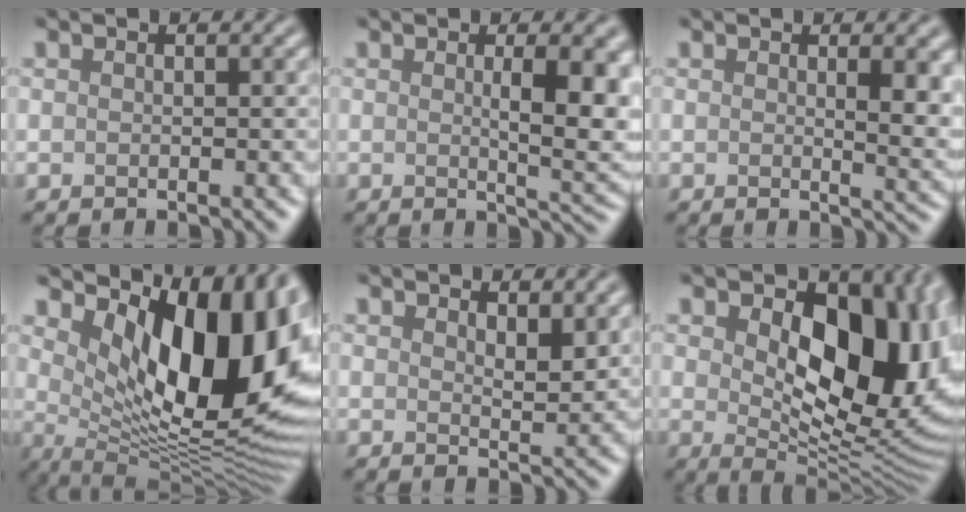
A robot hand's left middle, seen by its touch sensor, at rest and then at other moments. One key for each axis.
{"total": 6.4, "fx": 0.8, "fy": 1.7, "fz": 6.2, "tx": -0.076, "ty": -0.004, "tz": 0.019}
{"total": 4.0, "fx": 1.1, "fy": 1.3, "fz": 3.6, "tx": -0.038, "ty": -0.002, "tz": 0.018}
{"total": 14.8, "fx": 3.8, "fy": 7.0, "fz": 12.5, "tx": -0.165, "ty": -0.014, "tz": 0.070}
{"total": 2.4, "fx": 1.6, "fy": 0.8, "fz": 1.6, "tx": -0.022, "ty": -0.006, "tz": 0.030}
{"total": 14.5, "fx": 2.9, "fy": 8.4, "fz": 11.4, "tx": -0.147, "ty": -0.012, "tz": 0.058}